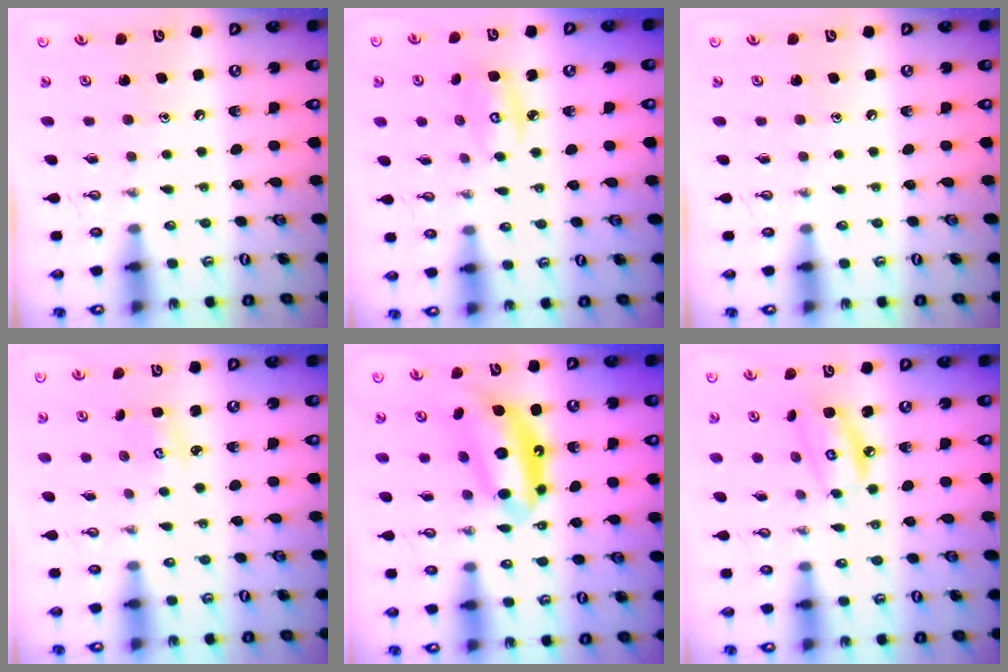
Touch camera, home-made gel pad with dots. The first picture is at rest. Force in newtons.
{"total": 4.9, "press": 4.9, "slide": 0.3}
{"total": 0.0}
{"total": 2.8, "press": 2.8, "slide": 0.3}
{"total": 13.4, "press": 13.4, "slide": 1.0}
{"total": 7.0, "press": 6.9, "slide": 0.5}